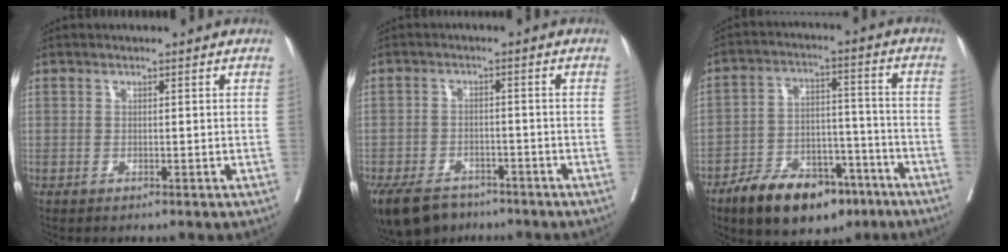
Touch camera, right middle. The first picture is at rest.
{"total": 10.7, "force": [-7.9, 5.9, 4.3], "torque": [-0.093, -0.008, -0.124]}
{"total": 14.6, "force": [-10.0, 6.8, 8.2], "torque": [-0.127, 0.016, -0.159]}